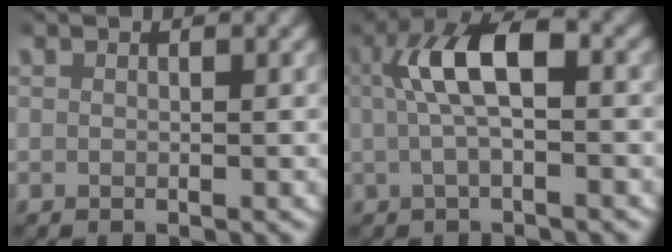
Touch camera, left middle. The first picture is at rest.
{"total": 6.1, "force": [0.4, 2.6, 5.5], "torque": [-0.107, 0.013, 0.002]}